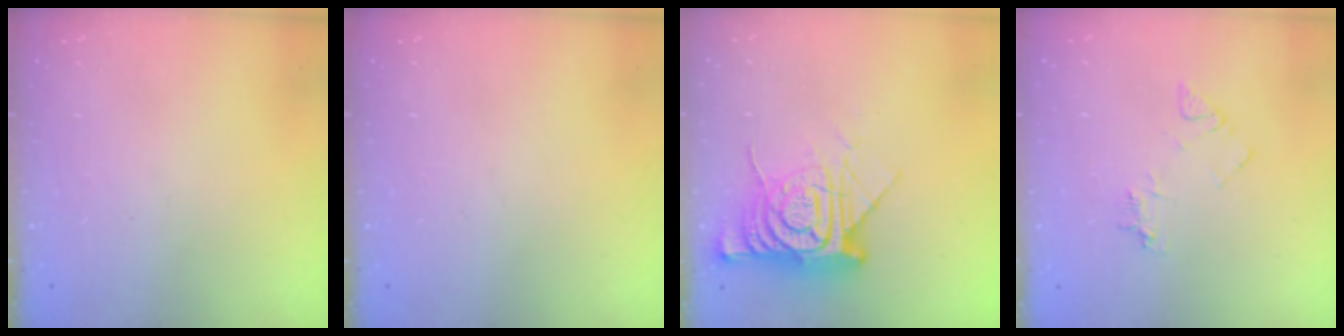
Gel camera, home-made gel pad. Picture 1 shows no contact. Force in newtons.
{"total": 0.0}
{"total": 14.6, "press": 14.5, "slide": 1.4}
{"total": 5.6, "press": 5.5, "slide": 0.6}